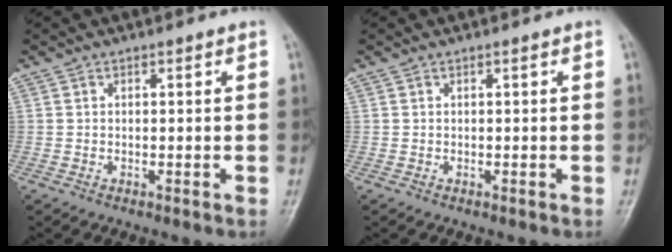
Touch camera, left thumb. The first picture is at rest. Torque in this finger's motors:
{"motor_torque": [0.00, 0.00, -0.02, -0.03, 0.00]}